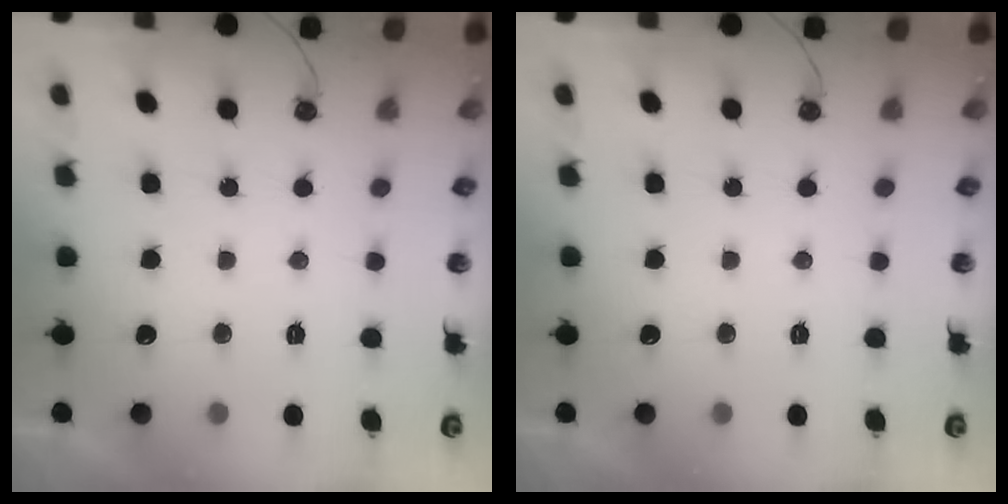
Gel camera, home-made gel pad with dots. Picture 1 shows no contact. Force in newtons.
{"total": 0.0}